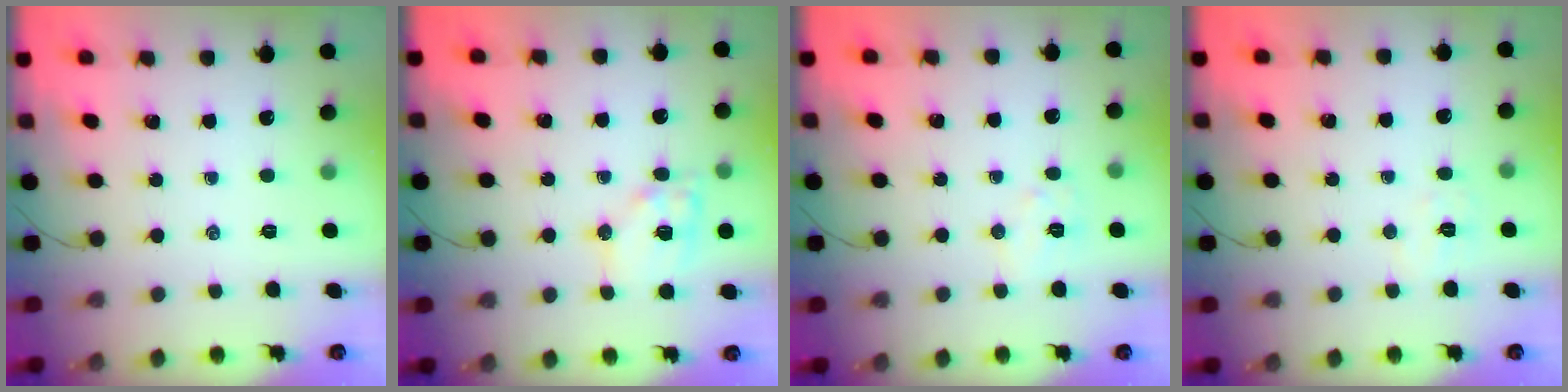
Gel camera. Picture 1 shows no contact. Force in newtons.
{"total": 11.3, "press": 11.2, "slide": 1.7}
{"total": 6.5, "press": 6.4, "slide": 1.2}
{"total": 4.6, "press": 4.5, "slide": 1.0}